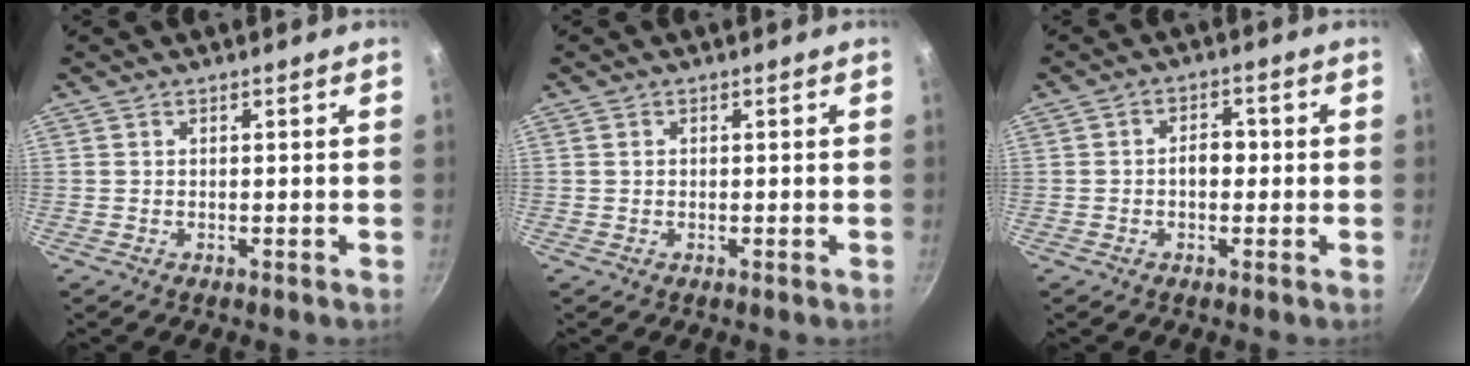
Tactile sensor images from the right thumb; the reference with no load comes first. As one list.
[{"total": 1.1, "force": [0.4, 0.9, 0.5], "torque": [-0.007, 0.003, 0.006]}, {"total": 3.8, "force": [-0.3, 2.7, 2.7], "torque": [-0.019, 0.014, -0.009]}]